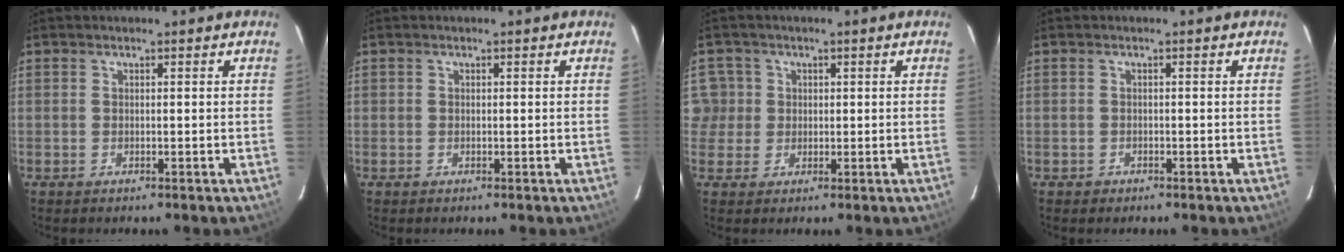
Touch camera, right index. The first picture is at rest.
{"total": 0.0}
{"total": 4.0, "force": [0.6, 4.0, 0.2], "torque": [0.018, 0.024, 0.010]}
{"total": 0.9, "force": [-0.6, 0.7, 0.0], "torque": [-0.001, 0.002, -0.007]}